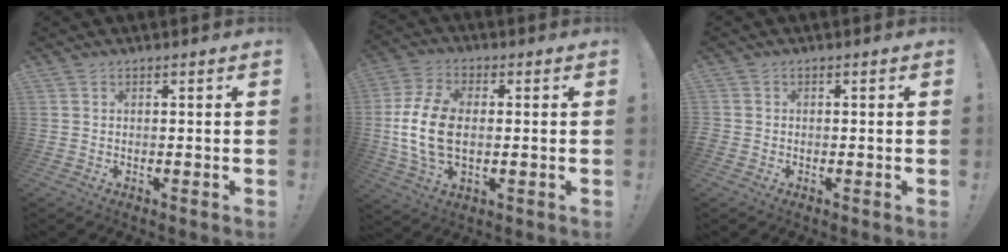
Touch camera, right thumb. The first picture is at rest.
{"total": 13.5, "force": [-0.4, 8.2, 10.7], "torque": [-0.217, -0.002, -0.006]}
{"total": 1.2, "force": [-0.5, 1.1, 0.4], "torque": [-0.010, 0.006, -0.008]}